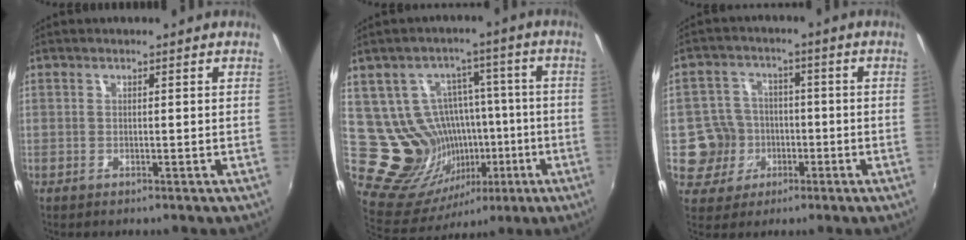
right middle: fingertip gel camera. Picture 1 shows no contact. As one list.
[{"total": 13.5, "force": [-0.8, 12.3, 5.5], "torque": [-0.110, 0.025, 0.020]}, {"total": 7.0, "force": [-1.8, 6.7, 0.5], "torque": [-0.031, 0.013, -0.028]}]